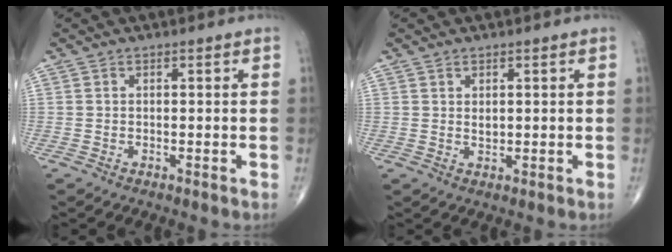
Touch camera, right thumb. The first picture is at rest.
{"total": 1.2, "force": [0.4, 0.7, 0.9], "torque": [-0.012, -0.007, 0.009]}